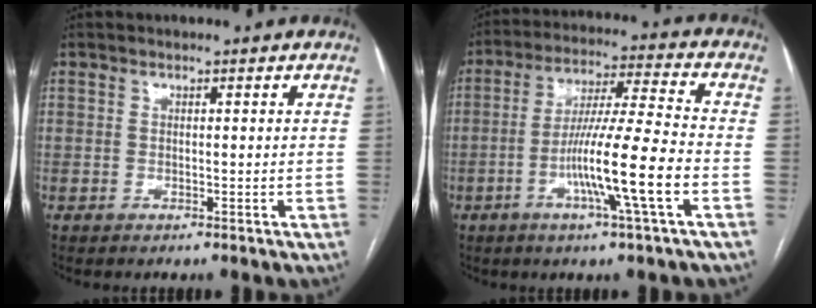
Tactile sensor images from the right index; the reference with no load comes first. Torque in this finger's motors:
{"motor_torque": [2.14, 0.00, 1.00, 0.21]}